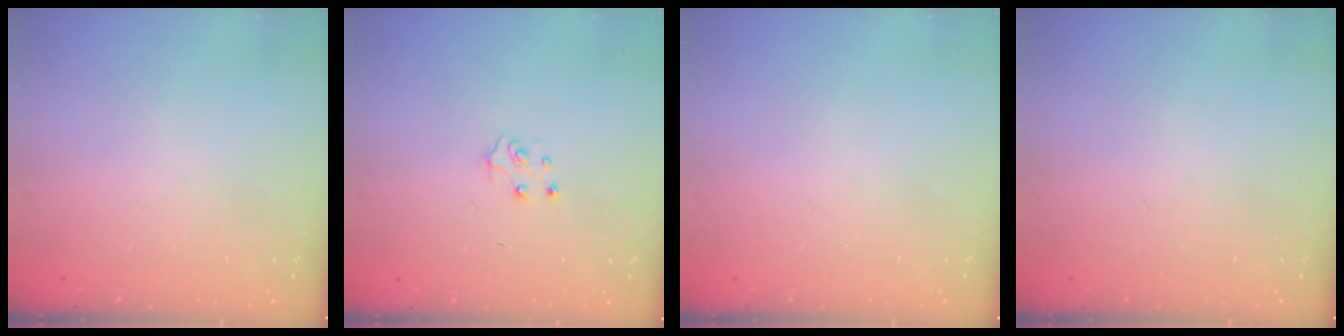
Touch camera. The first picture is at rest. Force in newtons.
{"total": 5.1, "press": 5.1, "slide": 0.5}
{"total": 0.0}
{"total": 0.0}